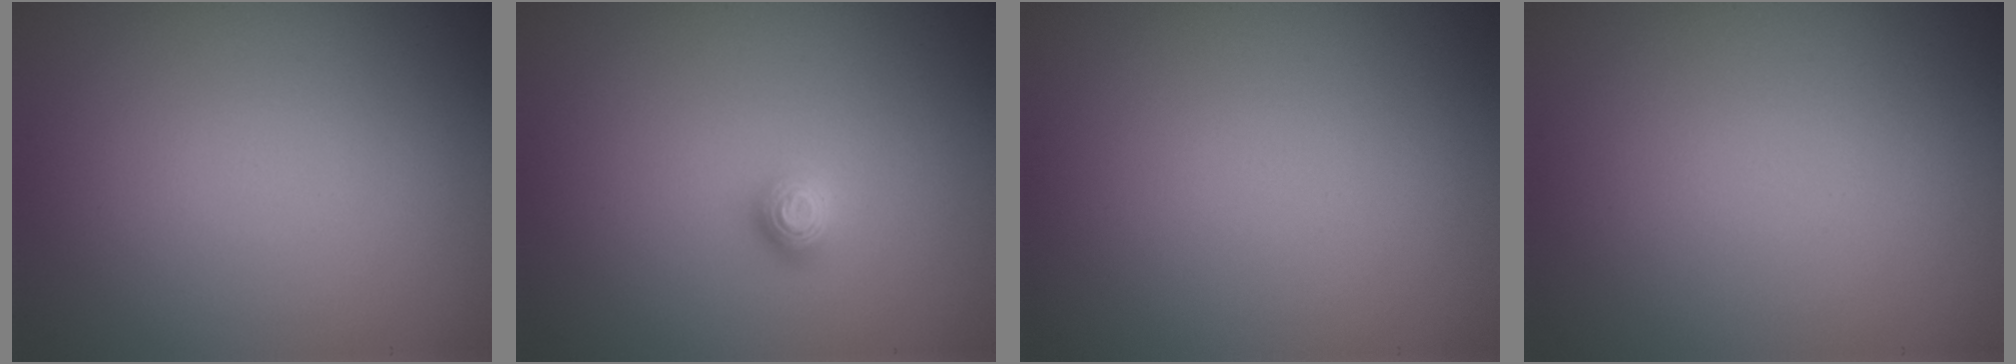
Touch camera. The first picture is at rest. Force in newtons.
{"total": 1.1, "press": 1.1, "slide": 0.3}
{"total": 0.0}
{"total": 0.0}